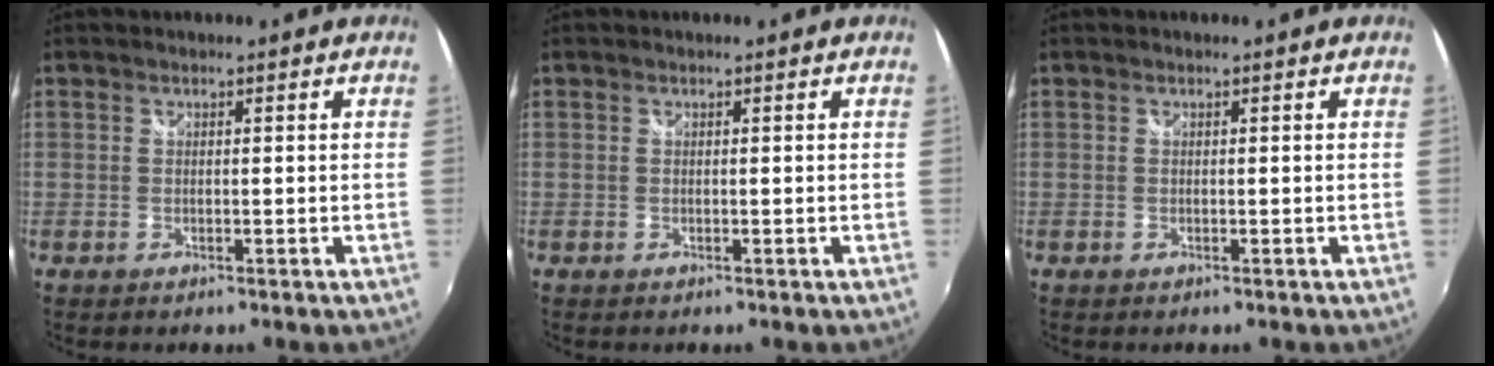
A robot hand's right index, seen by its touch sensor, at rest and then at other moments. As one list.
[{"total": 0.0}, {"total": 0.0}]